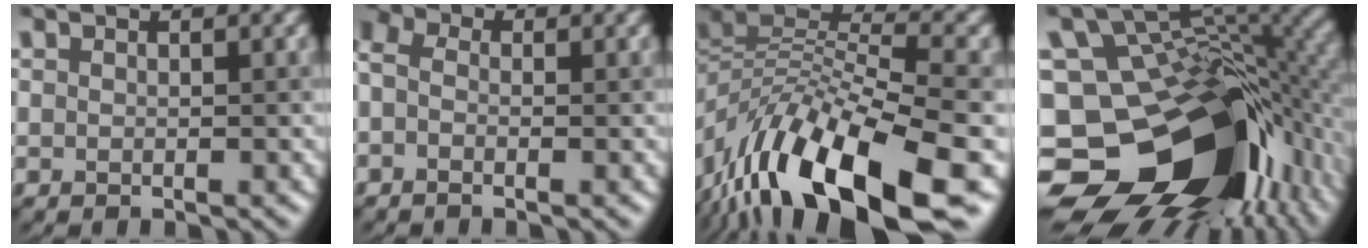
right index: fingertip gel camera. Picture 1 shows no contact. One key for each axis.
{"total": 4.4, "fx": 0.2, "fy": 3.3, "fz": 2.8, "tx": -0.063, "ty": 0.023, "tz": -0.035}
{"total": 13.8, "fx": -7.1, "fy": 4.8, "fz": 10.8, "tx": -0.199, "ty": 0.021, "tz": -0.117}
{"total": 18.9, "fx": -8.2, "fy": 12.2, "fz": 11.9, "tx": -0.215, "ty": 0.001, "tz": -0.114}